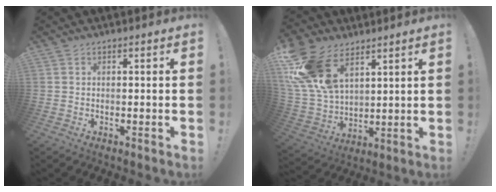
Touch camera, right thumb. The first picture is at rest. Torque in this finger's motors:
{"motor_torque": [-0.14, 1.38, 0.46, 0.31, 0.62]}